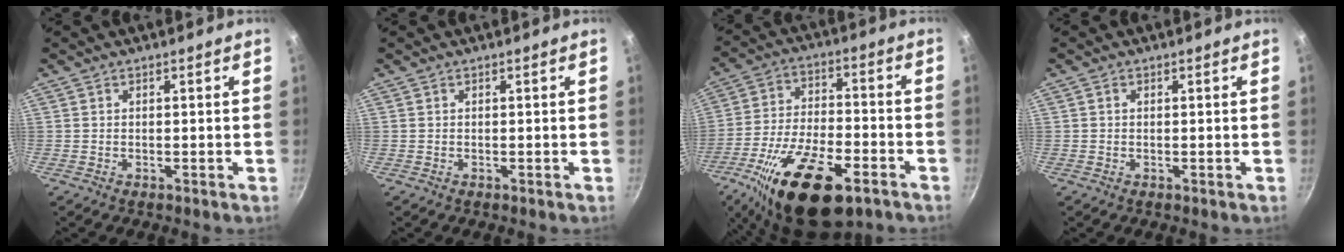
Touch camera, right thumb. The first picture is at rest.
{"total": 0.0}
{"total": 21.5, "force": [-11.4, 8.9, 15.8], "torque": [-0.267, 0.030, -0.201]}
{"total": 0.5, "force": [0.1, 0.4, 0.4], "torque": [-0.006, 0.003, 0.002]}